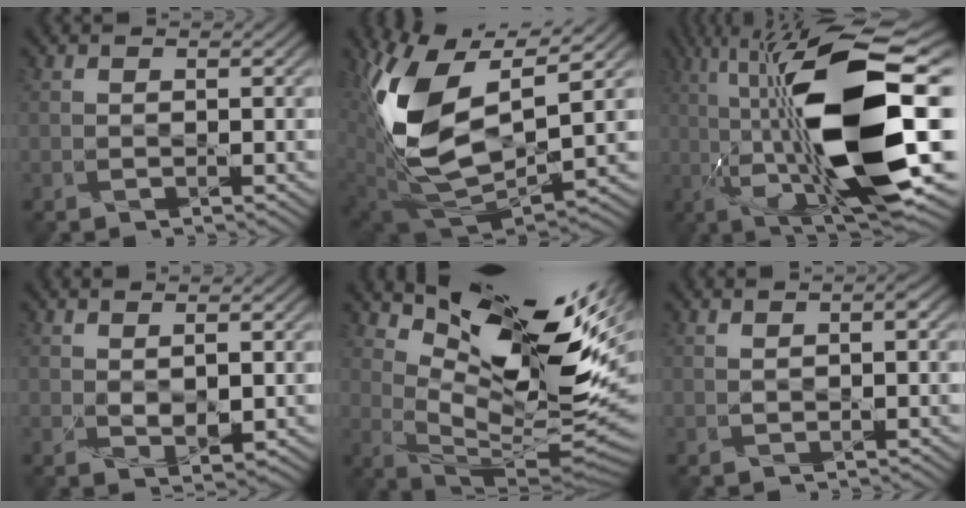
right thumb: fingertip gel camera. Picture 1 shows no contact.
{"total": 14.5, "force": [4.4, 7.6, 11.5], "torque": [-0.253, -0.015, 0.093]}
{"total": 19.2, "force": [-0.7, 6.3, 18.1], "torque": [-0.320, 0.016, -0.012]}
{"total": 2.0, "force": [0.7, 0.9, 1.6], "torque": [-0.038, -0.003, 0.020]}
{"total": 15.3, "force": [7.4, 5.0, 12.4], "torque": [-0.206, -0.002, 0.145]}
{"total": 1.3, "force": [0.6, 0.3, 1.1], "torque": [-0.012, 0.002, 0.016]}